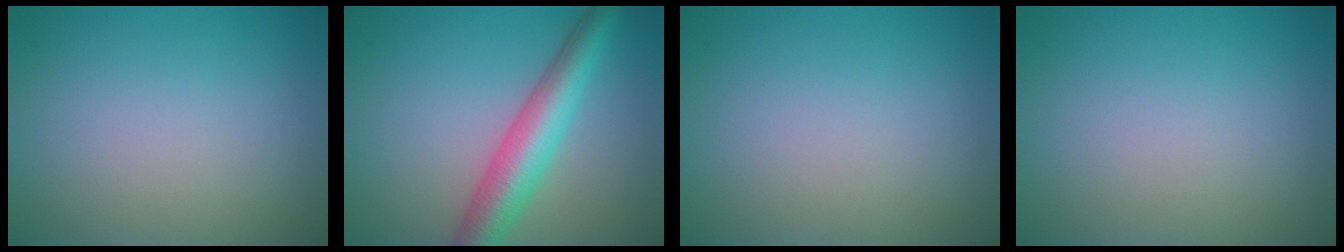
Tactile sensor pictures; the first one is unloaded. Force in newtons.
{"total": 5.6, "press": 5.6, "slide": 0.1}
{"total": 0.0}
{"total": 0.0}